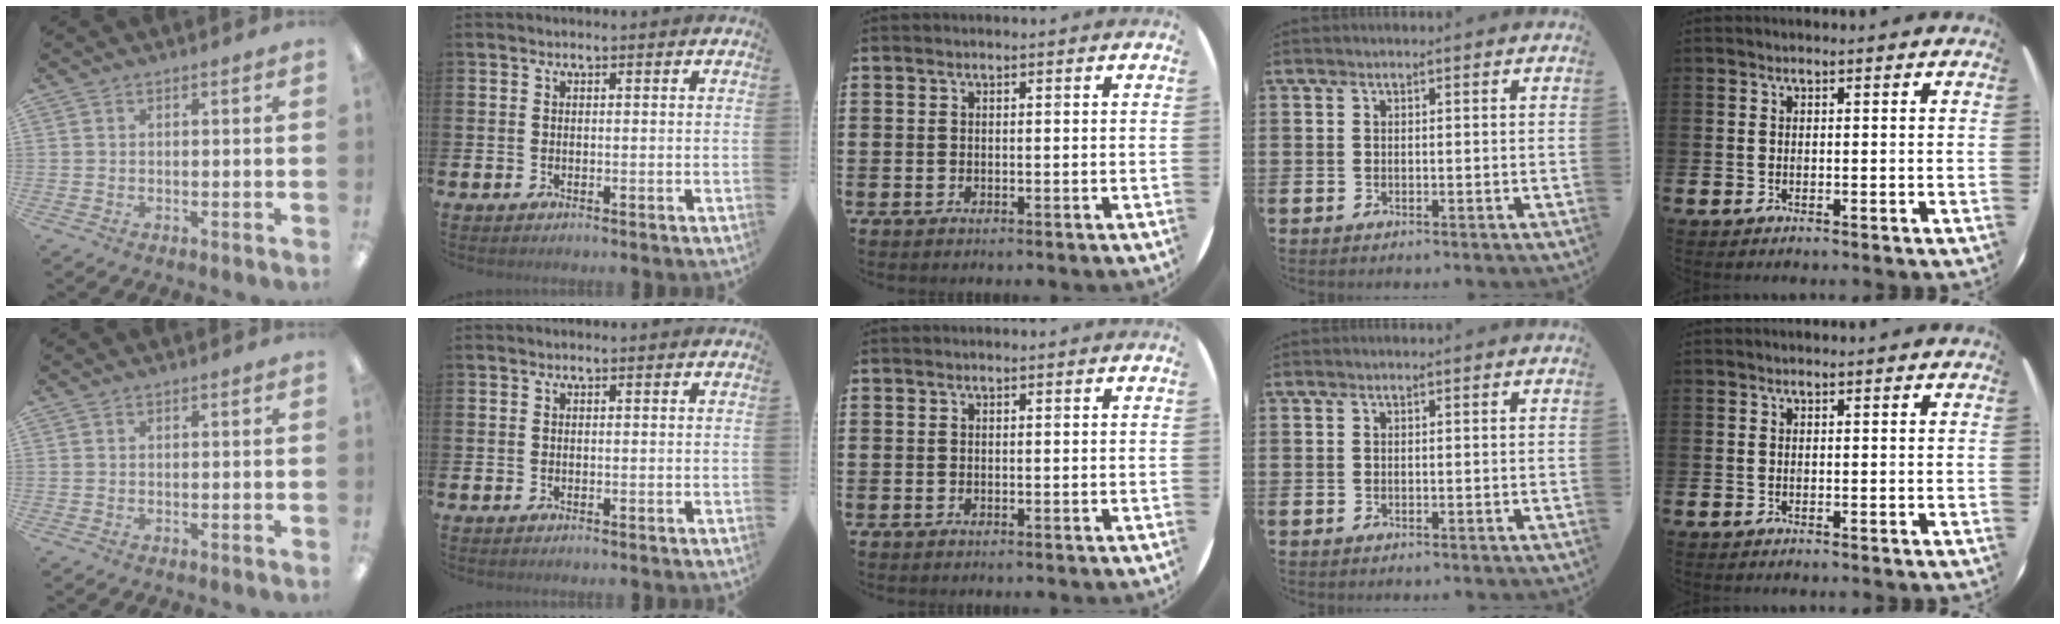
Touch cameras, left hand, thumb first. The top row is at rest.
{}